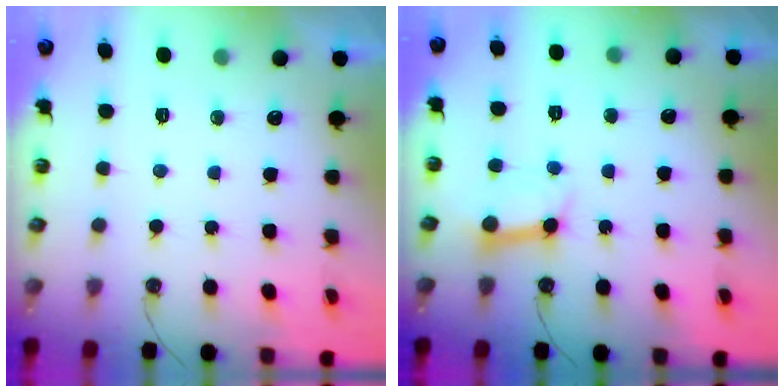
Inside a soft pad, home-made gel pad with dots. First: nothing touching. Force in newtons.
{"total": 7.3, "press": 7.3, "slide": 1.0}